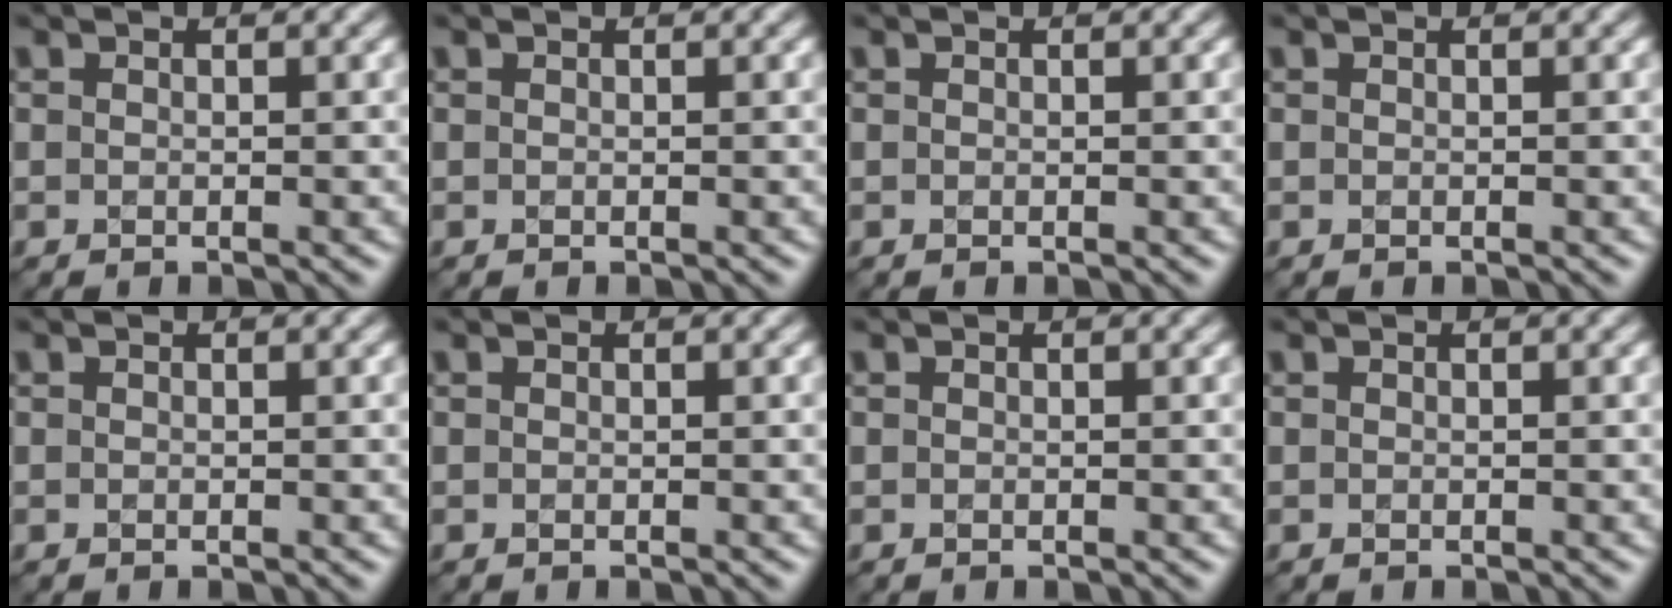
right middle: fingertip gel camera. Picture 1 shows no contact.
{"total": 0.0}
{"total": 0.0}
{"total": 0.0}
{"total": 0.0}
{"total": 0.0}
{"total": 0.0}
{"total": 0.0}